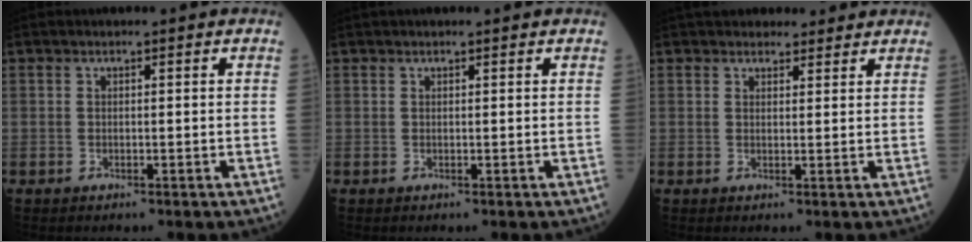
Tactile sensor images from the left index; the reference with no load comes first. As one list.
[{"total": 1.3, "force": [1.2, 0.1, 0.6], "torque": [-0.007, 0.021, 0.020]}, {"total": 6.4, "force": [5.8, 2.3, 1.6], "torque": [-0.009, 0.022, 0.074]}]